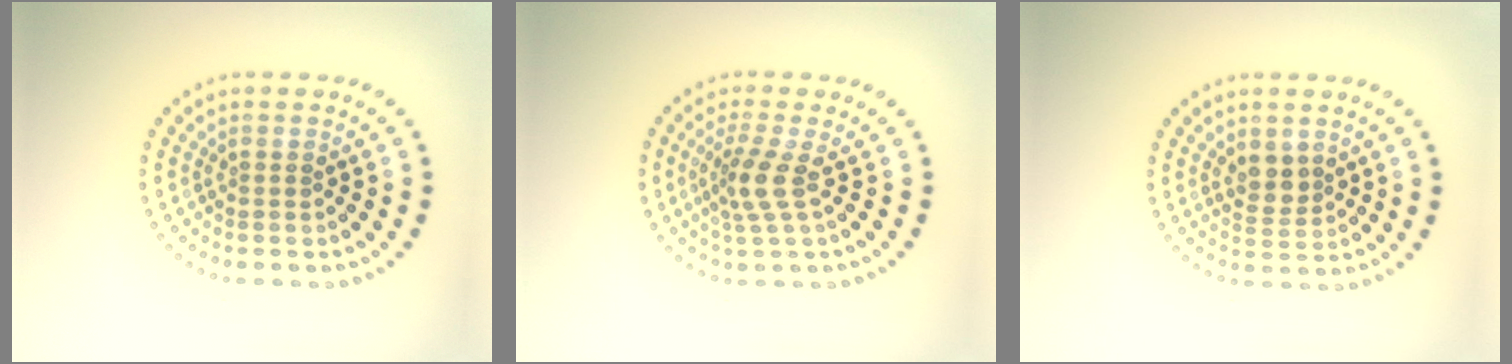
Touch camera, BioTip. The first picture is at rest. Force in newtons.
{"total": 2.8, "press": 2.0, "slide": 1.9}
{"total": 2.2, "press": 2.0, "slide": 0.9}